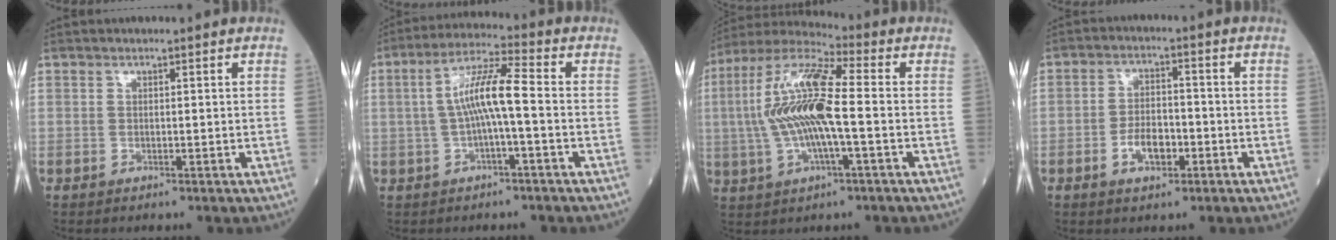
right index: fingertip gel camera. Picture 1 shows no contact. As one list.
[{"total": 7.8, "force": [-0.7, 0.6, 7.7], "torque": [-0.146, 0.023, -0.017]}, {"total": 14.8, "force": [-0.6, 2.7, 14.5], "torque": [-0.303, 0.013, -0.016]}, {"total": 5.1, "force": [-2.1, 2.6, 3.9], "torque": [-0.074, 0.006, -0.036]}]